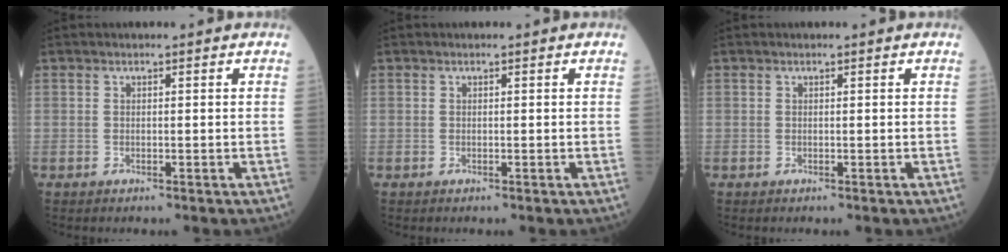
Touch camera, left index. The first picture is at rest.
{"total": 0.0}
{"total": 0.0}